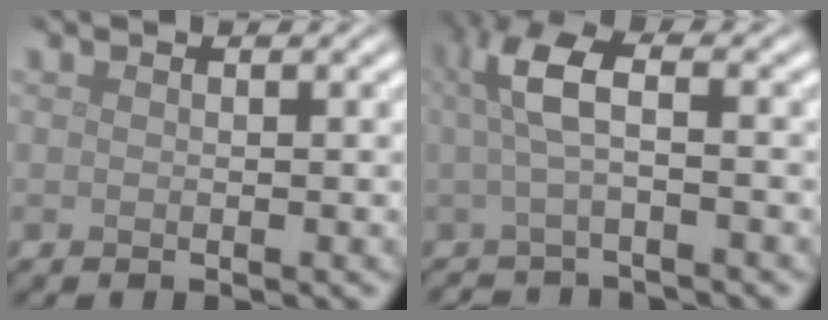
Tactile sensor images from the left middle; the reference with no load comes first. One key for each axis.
{"total": 3.8, "fx": -0.4, "fy": 1.2, "fz": 3.6, "tx": -0.068, "ty": 0.000, "tz": -0.014}